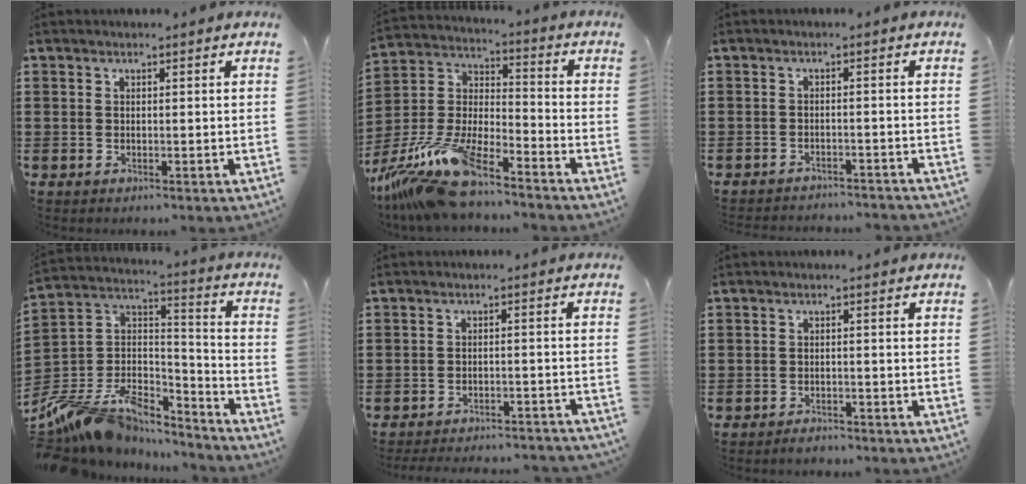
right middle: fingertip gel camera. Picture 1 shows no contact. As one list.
[{"total": 13.0, "force": [-10.9, 1.8, 6.7], "torque": [-0.154, 0.002, -0.217]}, {"total": 2.0, "force": [-2.0, -0.1, 0.1], "torque": [-0.006, 0.002, -0.043]}, {"total": 10.8, "force": [-8.6, 5.3, 3.9], "torque": [-0.098, 0.006, -0.163]}, {"total": 3.1, "force": [-3.1, -0.1, 0.5], "torque": [-0.009, 0.000, -0.064]}, {"total": 1.4, "force": [-1.3, 0.2, 0.2], "torque": [-0.008, 0.000, -0.027]}]